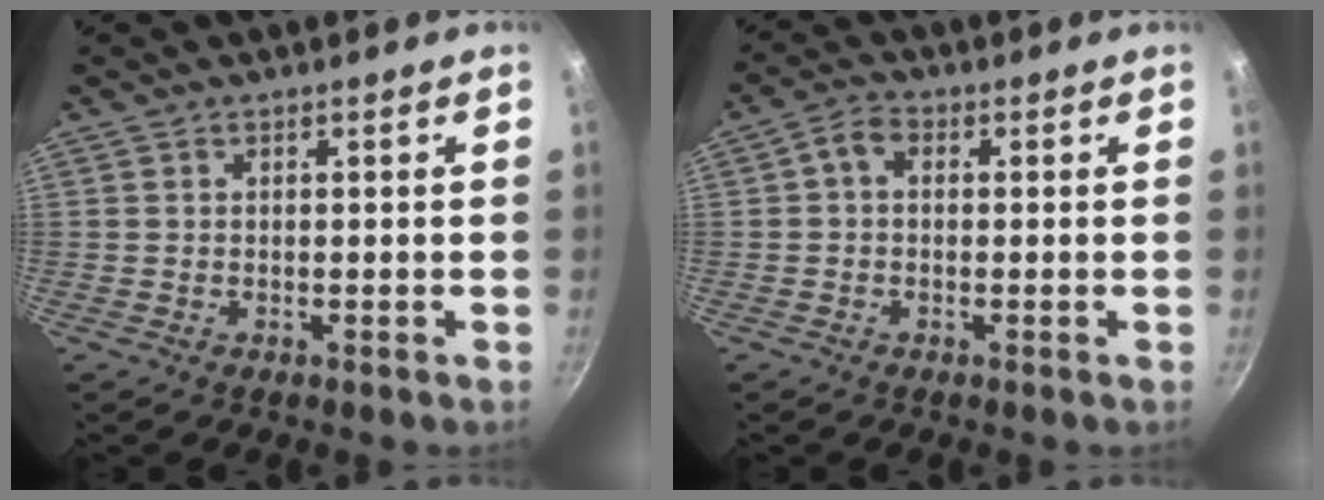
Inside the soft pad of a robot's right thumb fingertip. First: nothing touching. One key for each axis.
{"total": 3.4, "fx": 0.3, "fy": 2.3, "fz": 2.4, "tx": -0.051, "ty": 0.012, "tz": -0.005}